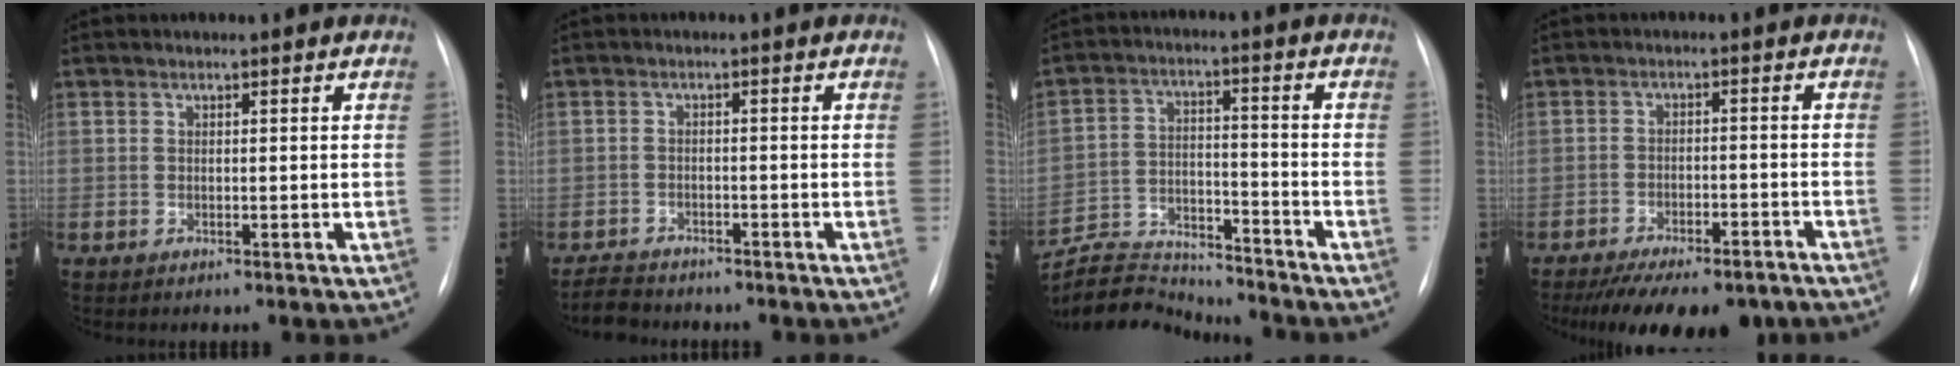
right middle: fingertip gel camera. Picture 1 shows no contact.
{"total": 4.3, "force": [-4.0, 1.4, 0.7], "torque": [-0.016, -0.011, -0.066]}
{"total": 12.6, "force": [-12.5, 1.1, 1.1], "torque": [-0.022, 0.021, -0.208]}
{"total": 16.0, "force": [-12.9, 5.5, 7.8], "torque": [-0.123, -0.008, -0.174]}